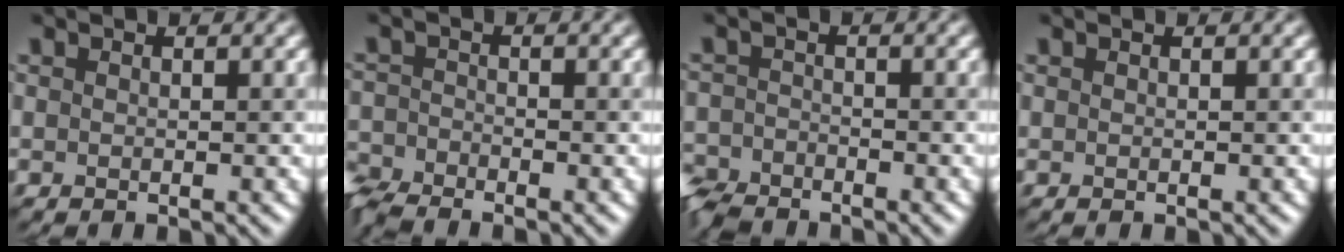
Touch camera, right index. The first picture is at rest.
{"total": 3.7, "force": [-3.4, 0.7, 1.2], "torque": [-0.036, -0.014, -0.080]}
{"total": 3.9, "force": [-3.5, 1.4, 1.0], "torque": [-0.024, -0.006, -0.082]}
{"total": 0.0}